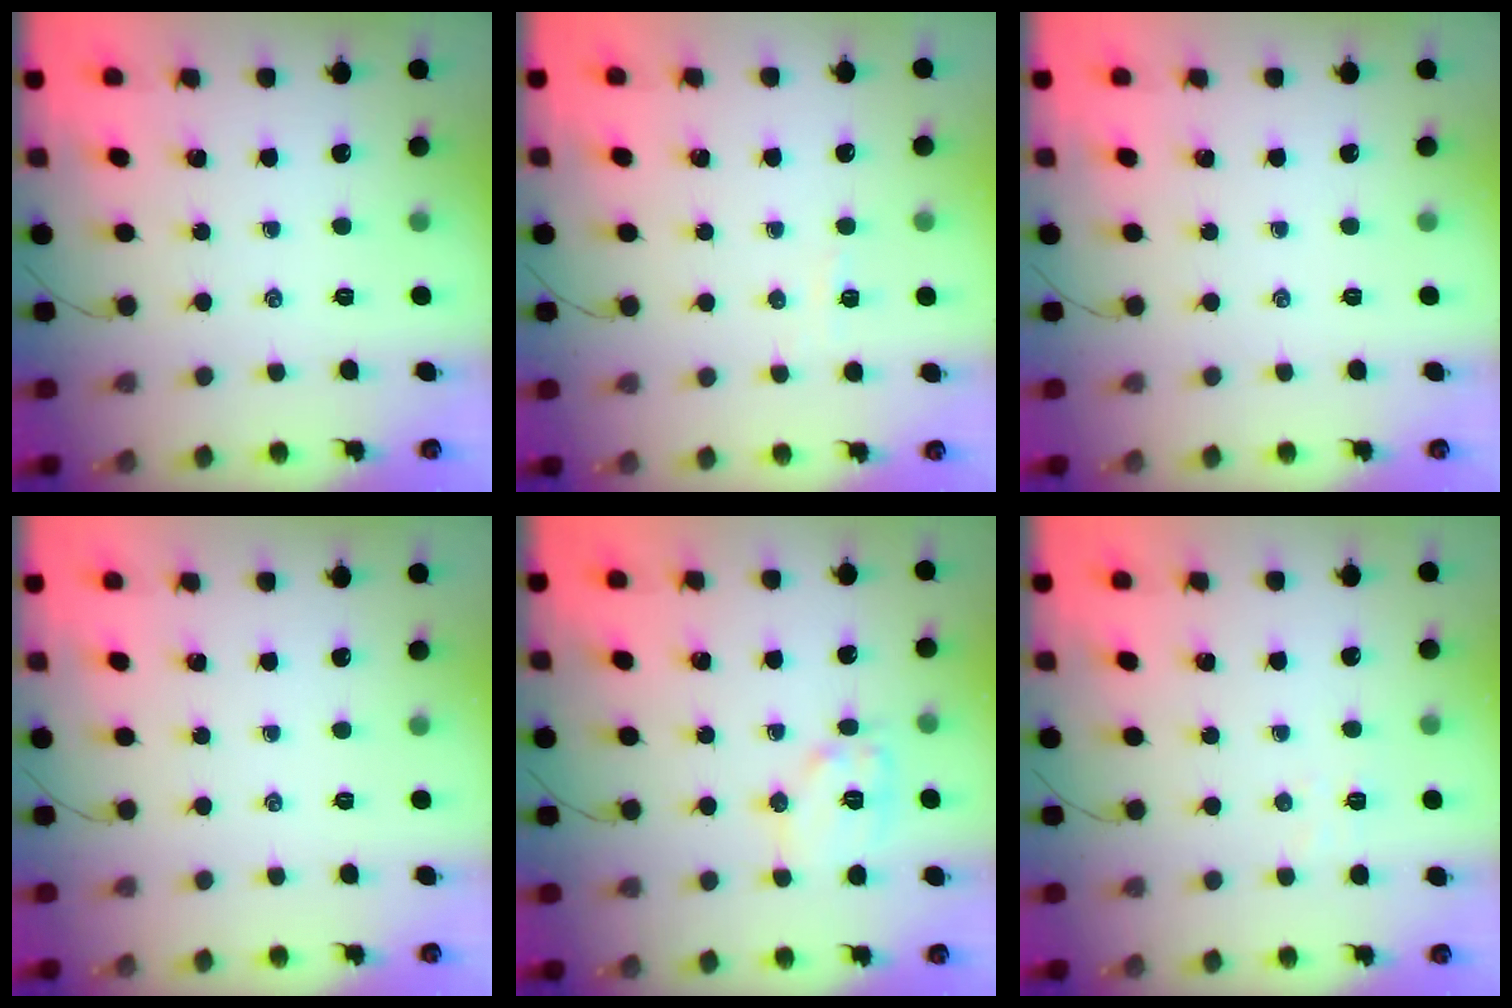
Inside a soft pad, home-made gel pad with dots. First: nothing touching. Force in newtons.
{"total": 2.4, "press": 2.3, "slide": 0.6}
{"total": 0.0}
{"total": 0.0}
{"total": 9.8, "press": 9.8, "slide": 0.4}
{"total": 4.0, "press": 3.9, "slide": 0.9}